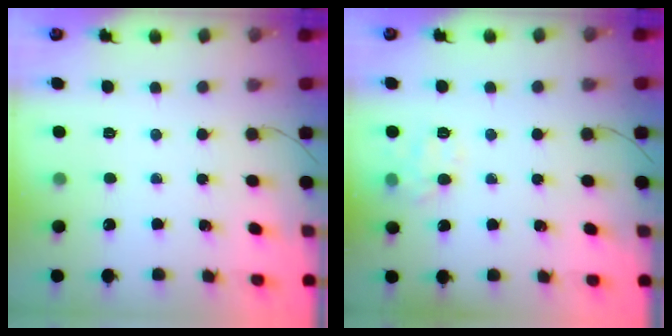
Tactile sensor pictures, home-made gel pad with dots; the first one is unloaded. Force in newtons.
{"total": 8.9, "press": 8.8, "slide": 1.2}